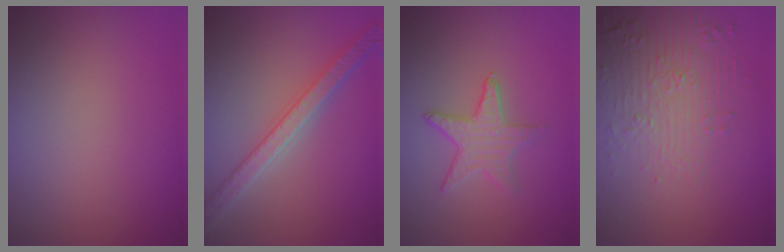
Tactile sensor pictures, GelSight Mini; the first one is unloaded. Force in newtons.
{"total": 4.5, "press": 4.0, "slide": 2.1}
{"total": 2.8, "press": 2.8, "slide": 0.4}
{"total": 5.6, "press": 3.8, "slide": 4.2}